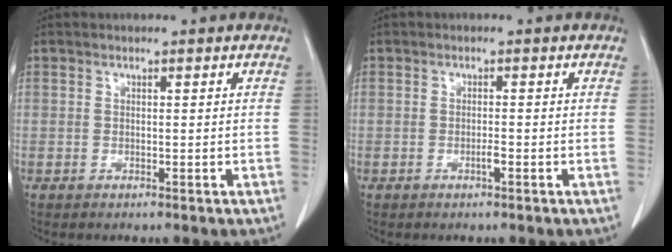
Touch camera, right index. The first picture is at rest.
{"total": 1.1, "force": [-0.6, 0.0, 0.9], "torque": [-0.021, 0.001, -0.008]}